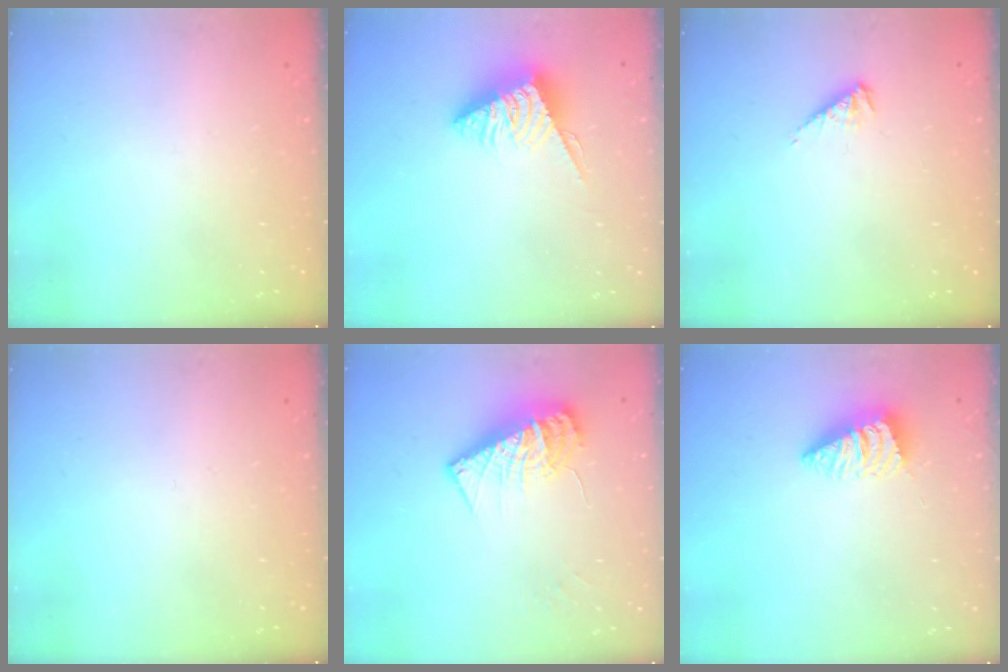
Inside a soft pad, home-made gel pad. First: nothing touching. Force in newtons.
{"total": 5.3, "press": 5.3, "slide": 0.8}
{"total": 3.7, "press": 3.7, "slide": 0.6}
{"total": 0.0}
{"total": 12.6, "press": 12.5, "slide": 1.2}
{"total": 3.0, "press": 2.9, "slide": 0.3}